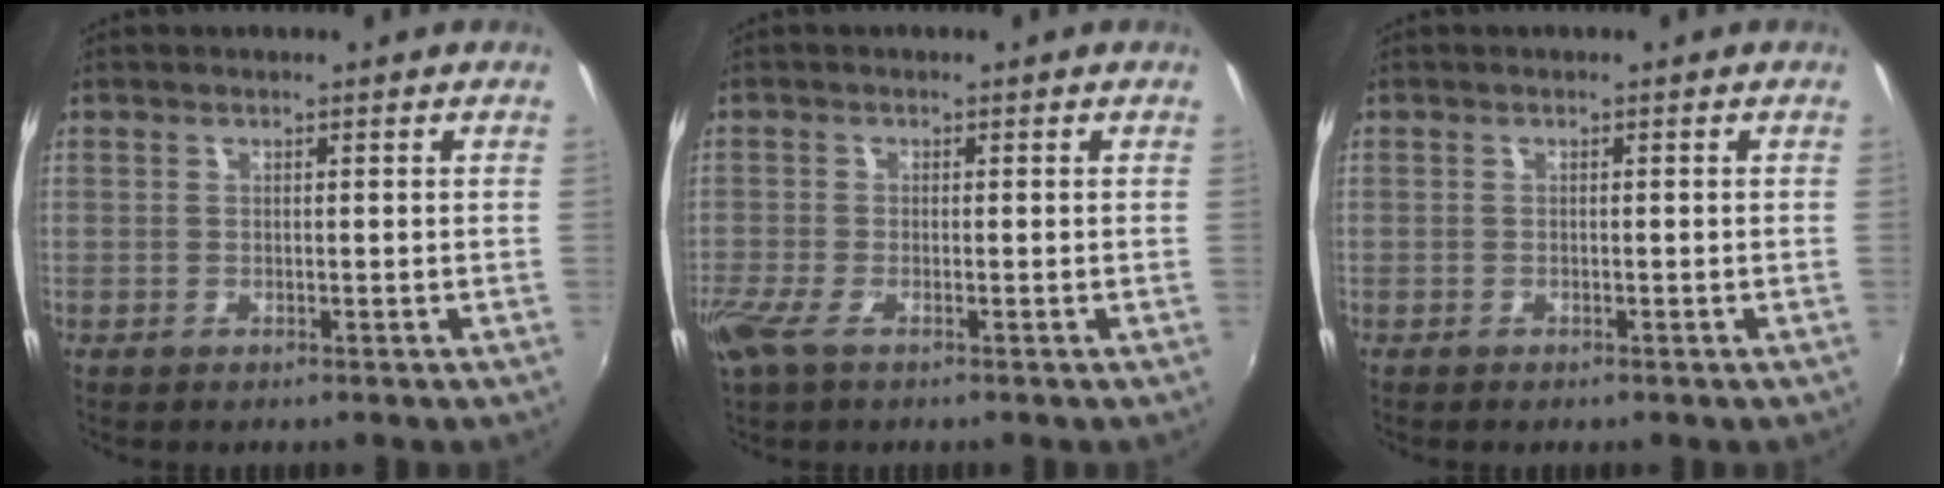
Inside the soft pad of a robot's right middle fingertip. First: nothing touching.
{"total": 4.3, "force": [-2.5, 1.2, 3.3], "torque": [-0.078, -0.017, -0.049]}
{"total": 0.5, "force": [-0.5, 0.1, 0.2], "torque": [-0.006, -0.002, -0.011]}